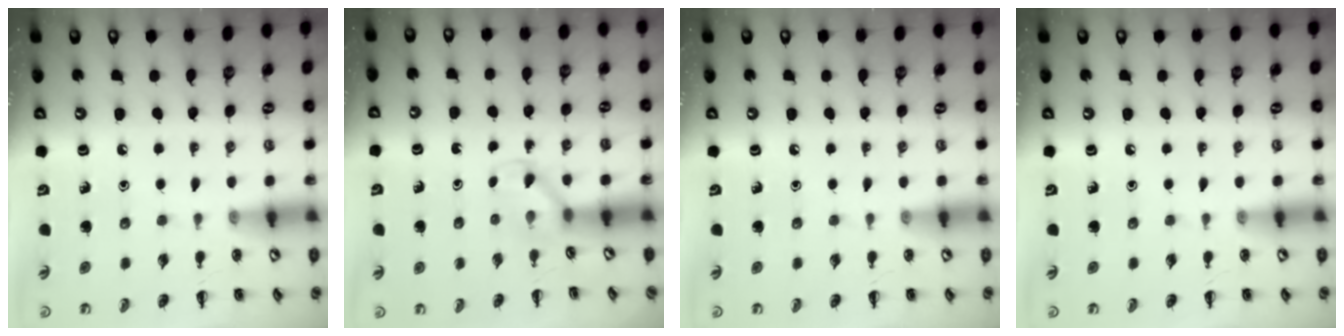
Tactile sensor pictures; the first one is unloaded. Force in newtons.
{"total": 3.1, "press": 2.9, "slide": 1.0}
{"total": 0.0}
{"total": 0.0}